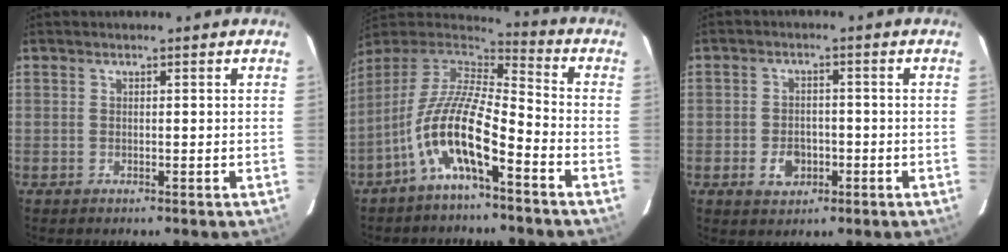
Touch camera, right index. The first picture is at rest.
{"total": 14.0, "force": [-7.0, 3.8, 11.5], "torque": [-0.227, -0.003, -0.136]}
{"total": 4.8, "force": [-2.0, 3.6, 2.5], "torque": [-0.053, 0.007, -0.026]}